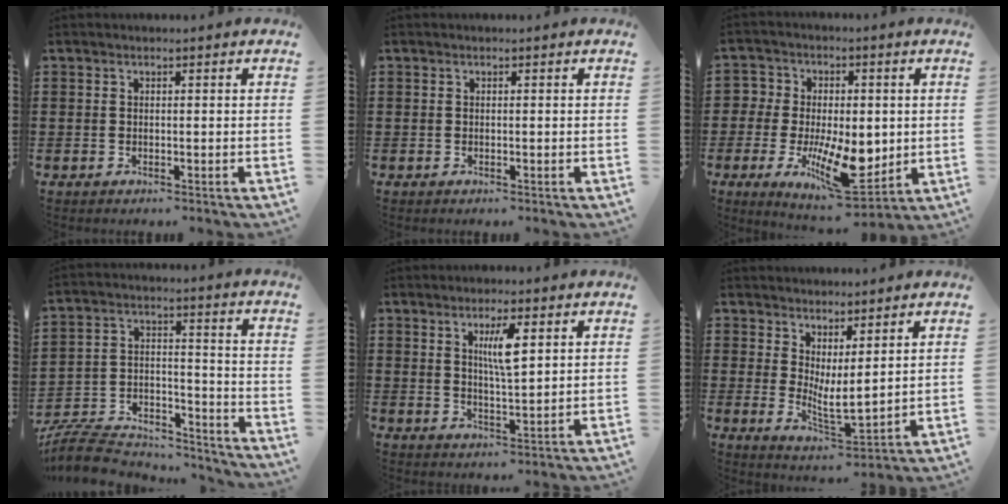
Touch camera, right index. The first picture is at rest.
{"total": 0.0}
{"total": 11.0, "force": [-2.4, 6.8, 8.3], "torque": [-0.161, 0.009, -0.038]}
{"total": 8.6, "force": [-8.1, 1.9, 2.2], "torque": [-0.047, 0.012, -0.161]}
{"total": 5.0, "force": [1.9, 1.1, 4.5], "torque": [-0.087, 0.004, 0.028]}
{"total": 4.2, "force": [2.0, 1.2, 3.5], "torque": [-0.073, -0.012, 0.040]}